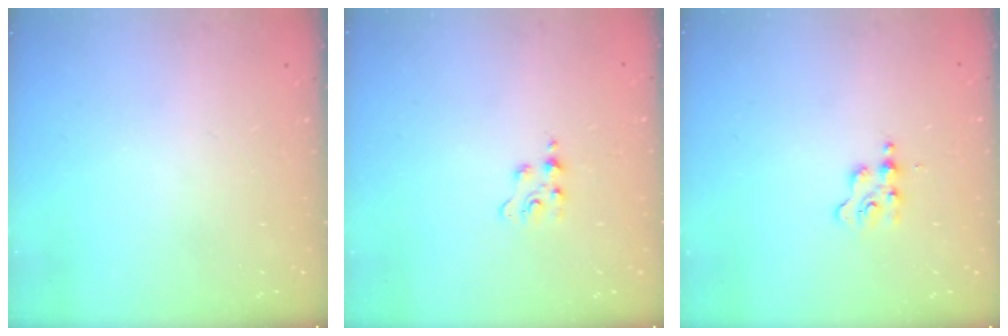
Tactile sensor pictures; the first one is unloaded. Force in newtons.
{"total": 3.1, "press": 3.0, "slide": 0.4}
{"total": 1.7, "press": 1.7, "slide": 0.3}